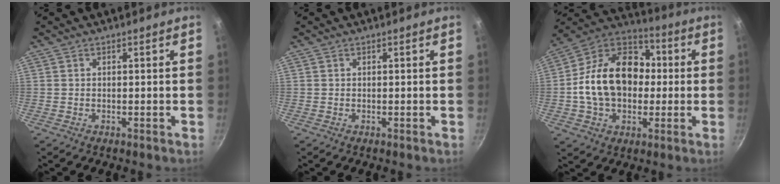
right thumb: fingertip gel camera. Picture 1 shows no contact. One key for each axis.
{"total": 0.0}
{"total": 18.2, "fx": -0.2, "fy": 13.1, "fz": 12.7, "tx": -0.186, "ty": 0.041, "tz": -0.018}